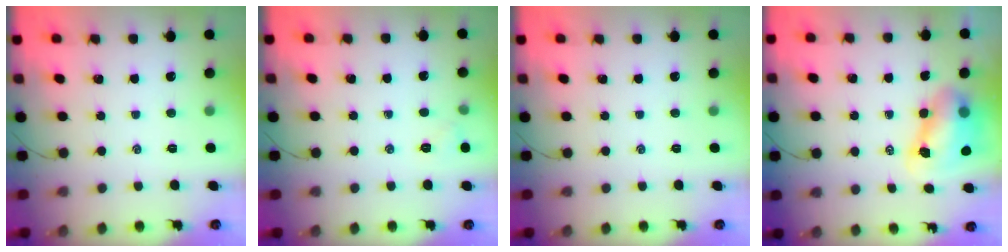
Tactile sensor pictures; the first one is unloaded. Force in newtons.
{"total": 3.2, "press": 3.1, "slide": 0.9}
{"total": 0.0}
{"total": 8.7, "press": 8.6, "slide": 1.7}